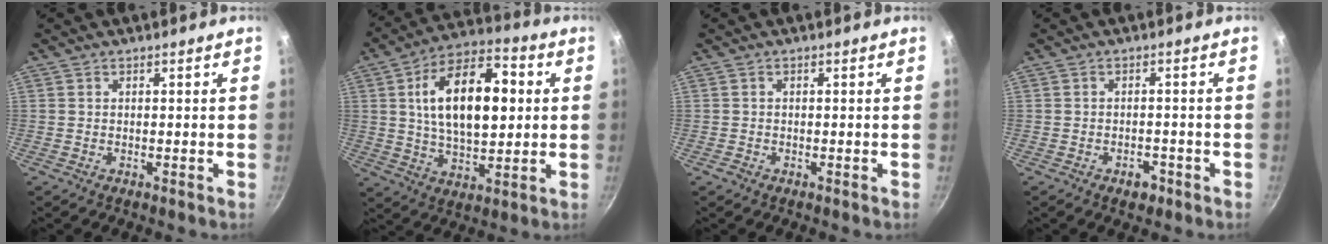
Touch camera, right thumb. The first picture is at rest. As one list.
[{"total": 19.3, "force": [3.3, 10.2, 16.0], "torque": [-0.242, 0.008, 0.051]}, {"total": 0.9, "force": [-0.5, 0.7, 0.2], "torque": [-0.002, 0.001, -0.011]}, {"total": 2.6, "force": [-1.6, 1.6, 1.4], "torque": [-0.012, 0.009, -0.020]}]